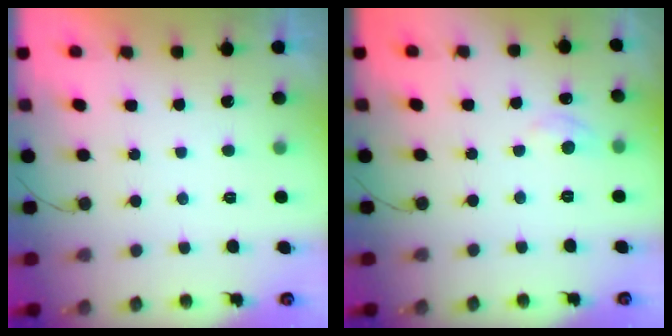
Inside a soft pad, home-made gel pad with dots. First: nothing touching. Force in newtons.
{"total": 4.6, "press": 4.6, "slide": 0.5}